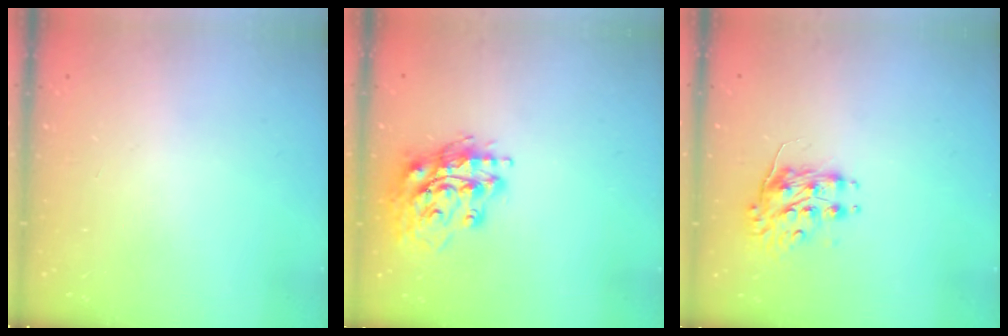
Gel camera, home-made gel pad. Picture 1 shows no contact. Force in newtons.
{"total": 16.9, "press": 16.7, "slide": 2.3}
{"total": 8.4, "press": 8.4, "slide": 0.3}